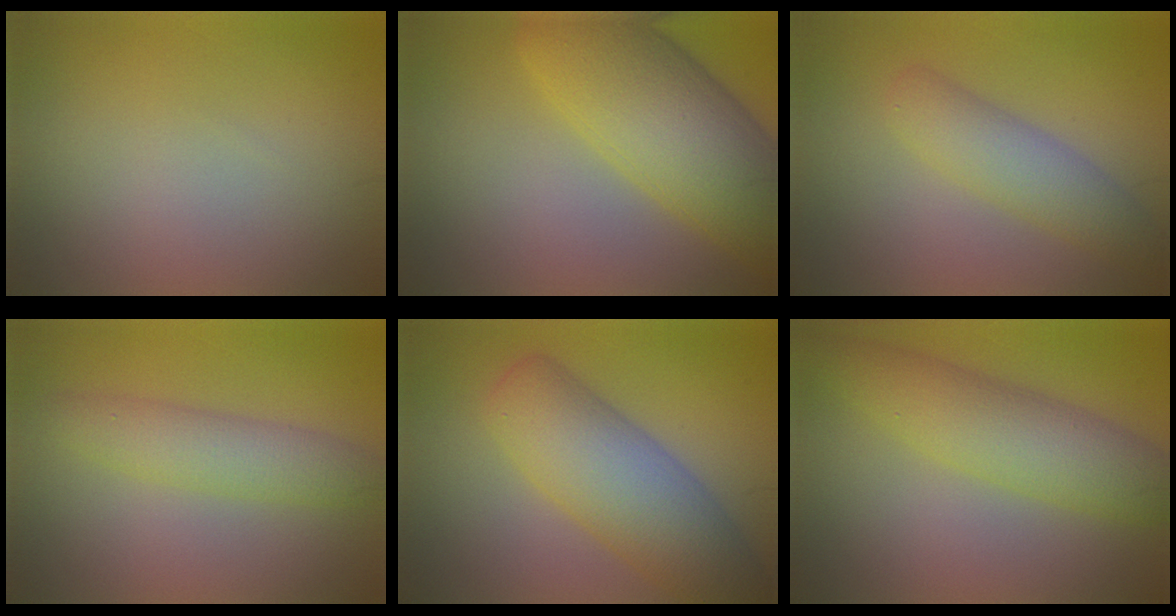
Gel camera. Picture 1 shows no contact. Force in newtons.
{"total": 10.0, "press": 10.0, "slide": 0.3}
{"total": 3.8, "press": 3.8, "slide": 0.3}
{"total": 3.5, "press": 3.5, "slide": 0.1}
{"total": 8.3, "press": 8.3, "slide": 0.3}
{"total": 5.7, "press": 5.7, "slide": 0.3}